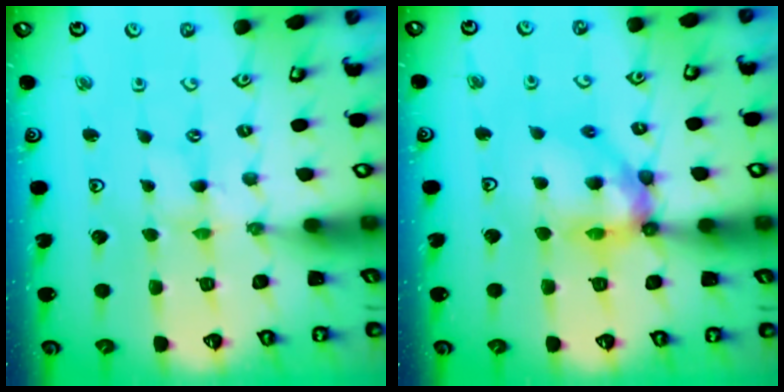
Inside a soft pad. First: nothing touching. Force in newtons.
{"total": 14.7, "press": 14.6, "slide": 1.6}